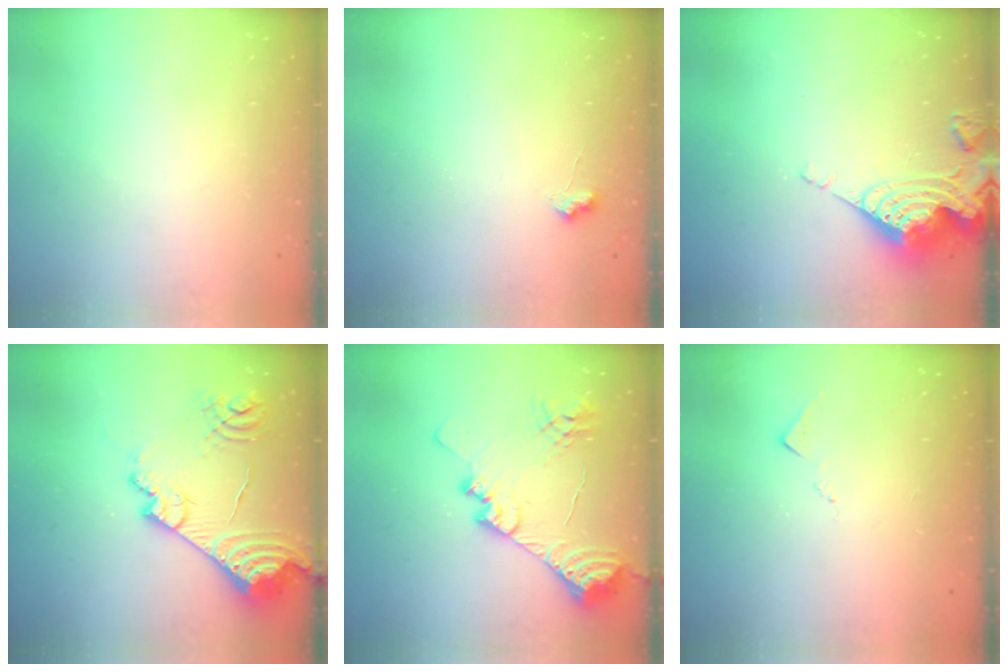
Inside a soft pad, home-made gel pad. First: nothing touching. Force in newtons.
{"total": 4.7, "press": 4.6, "slide": 0.6}
{"total": 12.1, "press": 12.1, "slide": 1.2}
{"total": 17.1, "press": 17.1, "slide": 1.6}
{"total": 21.7, "press": 21.6, "slide": 2.7}
{"total": 7.1, "press": 7.1, "slide": 0.8}